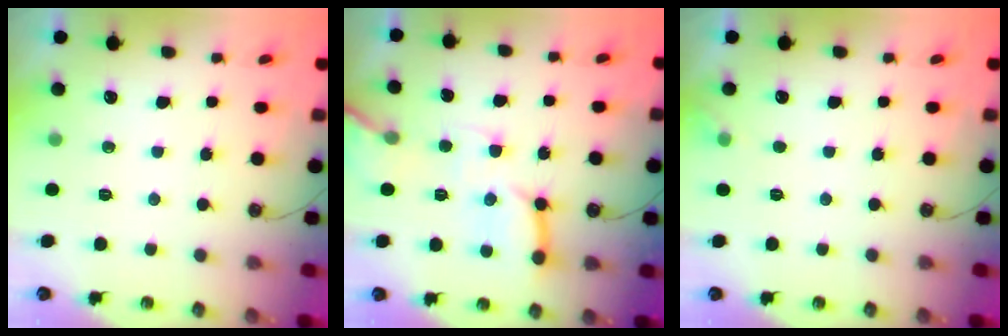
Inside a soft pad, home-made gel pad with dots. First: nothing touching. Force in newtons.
{"total": 13.7, "press": 13.7, "slide": 1.3}
{"total": 3.2, "press": 3.2, "slide": 0.5}